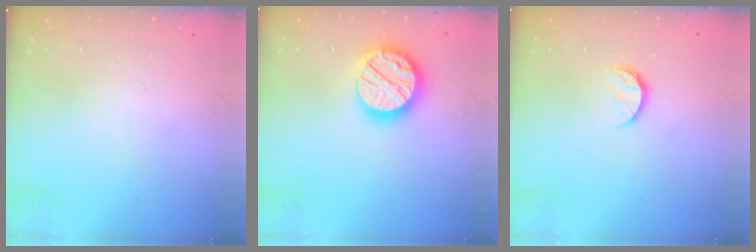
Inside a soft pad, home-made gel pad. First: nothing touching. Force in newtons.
{"total": 17.2, "press": 17.1, "slide": 1.5}
{"total": 6.4, "press": 6.4, "slide": 0.6}